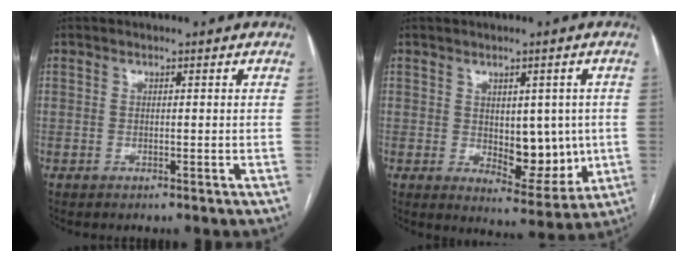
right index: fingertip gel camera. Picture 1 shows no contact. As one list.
[{"total": 8.8, "force": [-0.1, 4.4, 7.6], "torque": [-0.092, -0.004, 0.017]}]